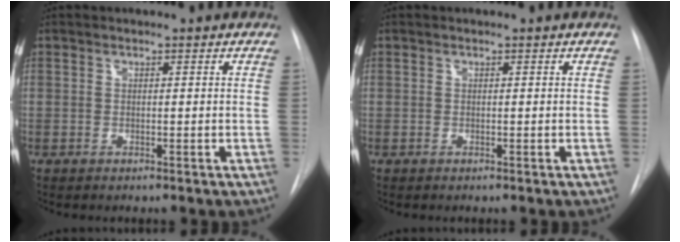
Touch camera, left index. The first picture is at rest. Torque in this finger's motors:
{"motor_torque": [-0.02, 0.02, 0.00, 0.00]}